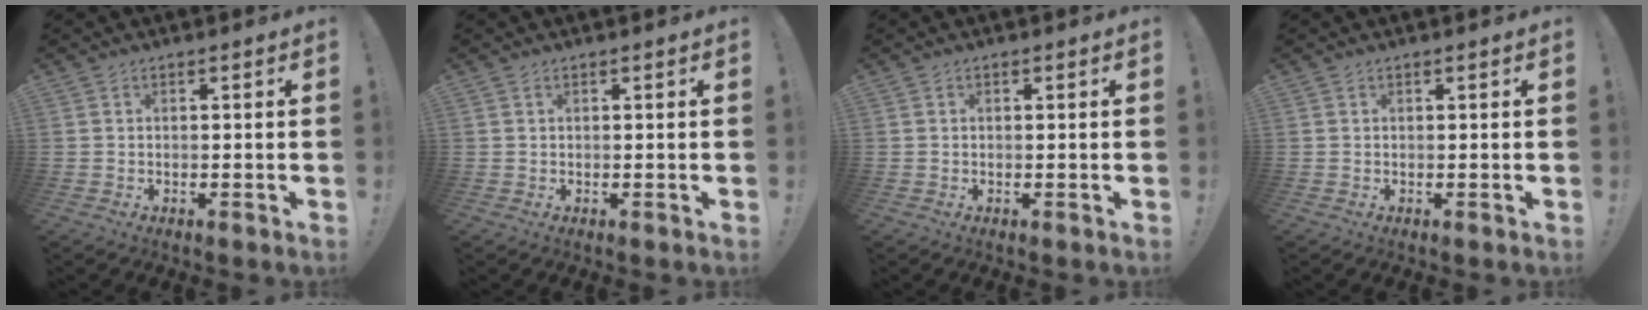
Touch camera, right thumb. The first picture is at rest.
{"total": 0.0}
{"total": 0.0}
{"total": 0.0}